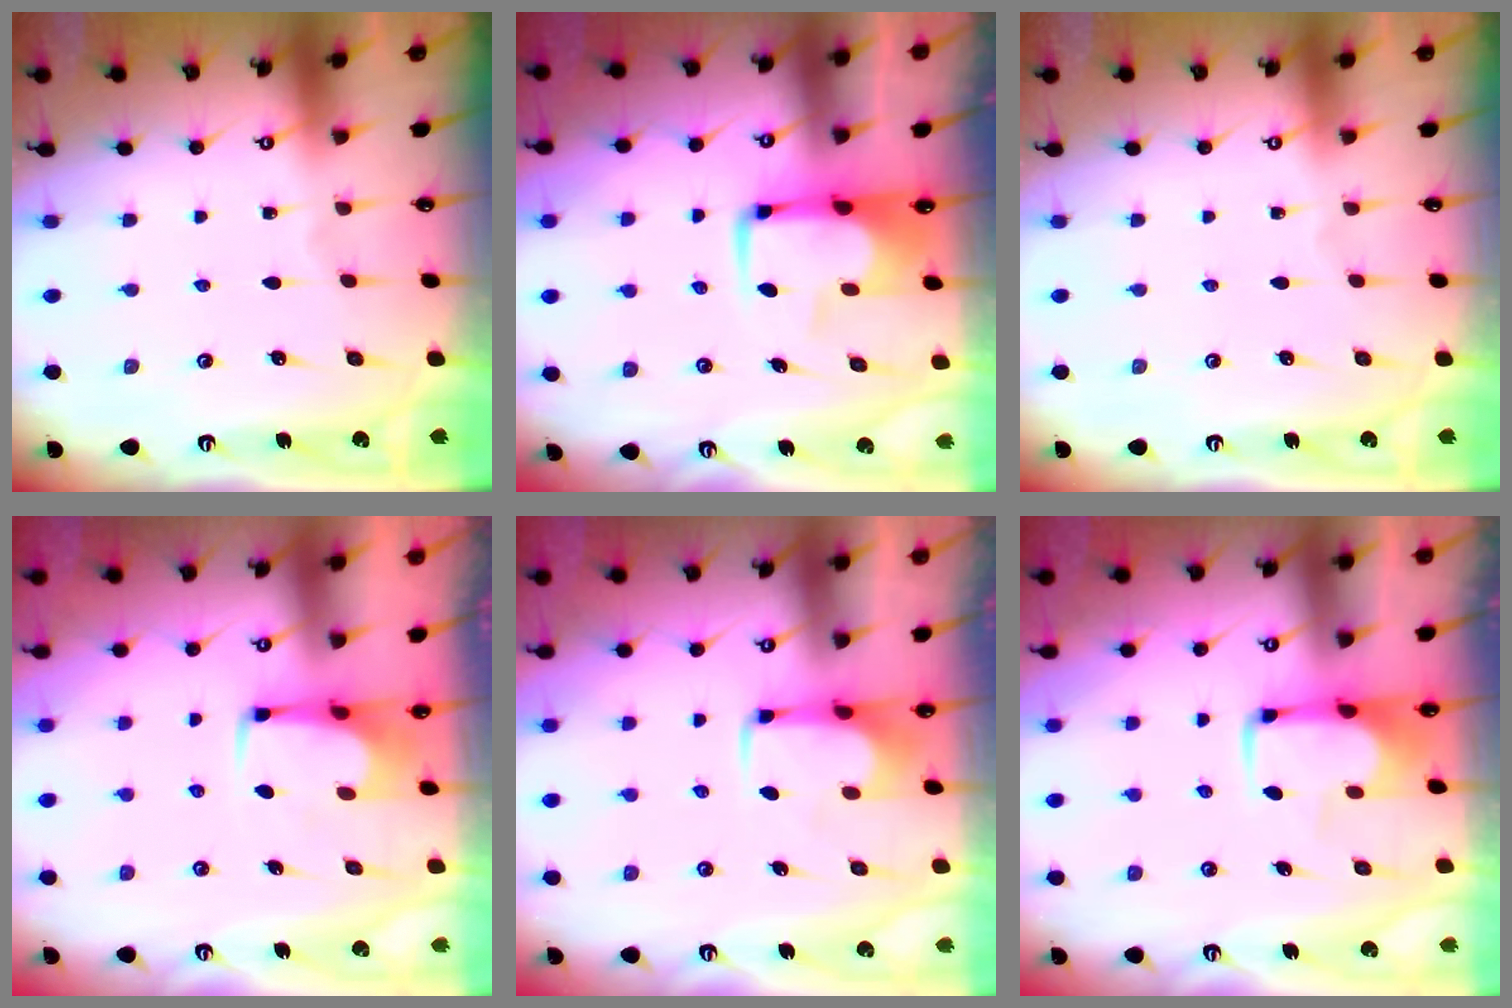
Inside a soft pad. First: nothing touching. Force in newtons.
{"total": 6.8, "press": 6.6, "slide": 1.3}
{"total": 0.0}
{"total": 0.6, "press": 0.5, "slide": 0.3}
{"total": 2.2, "press": 2.1, "slide": 0.4}
{"total": 2.0, "press": 1.9, "slide": 0.4}